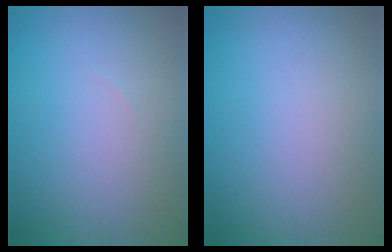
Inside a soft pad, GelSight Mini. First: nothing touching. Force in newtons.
{"total": 0.0}